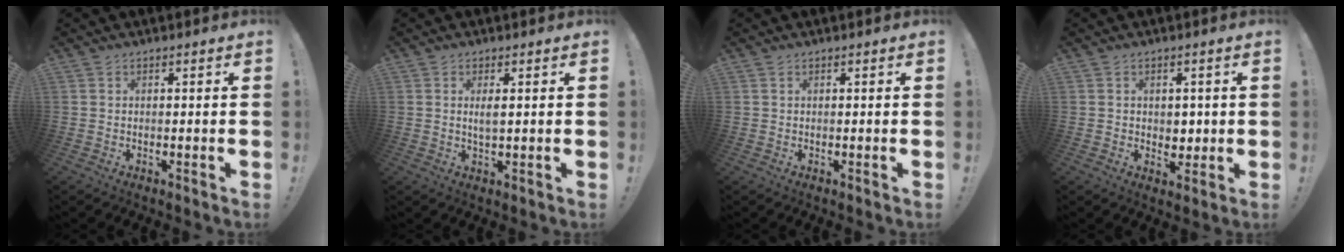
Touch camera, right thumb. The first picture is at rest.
{"total": 2.6, "force": [0.8, 0.6, 2.4], "torque": [-0.032, -0.009, 0.011]}
{"total": 0.0}
{"total": 3.8, "force": [1.0, 3.5, 1.2], "torque": [0.004, -0.011, 0.016]}